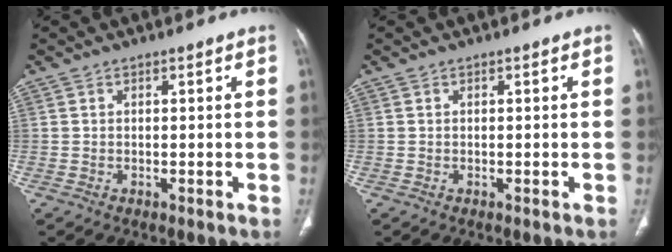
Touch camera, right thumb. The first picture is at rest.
{"total": 0.0}